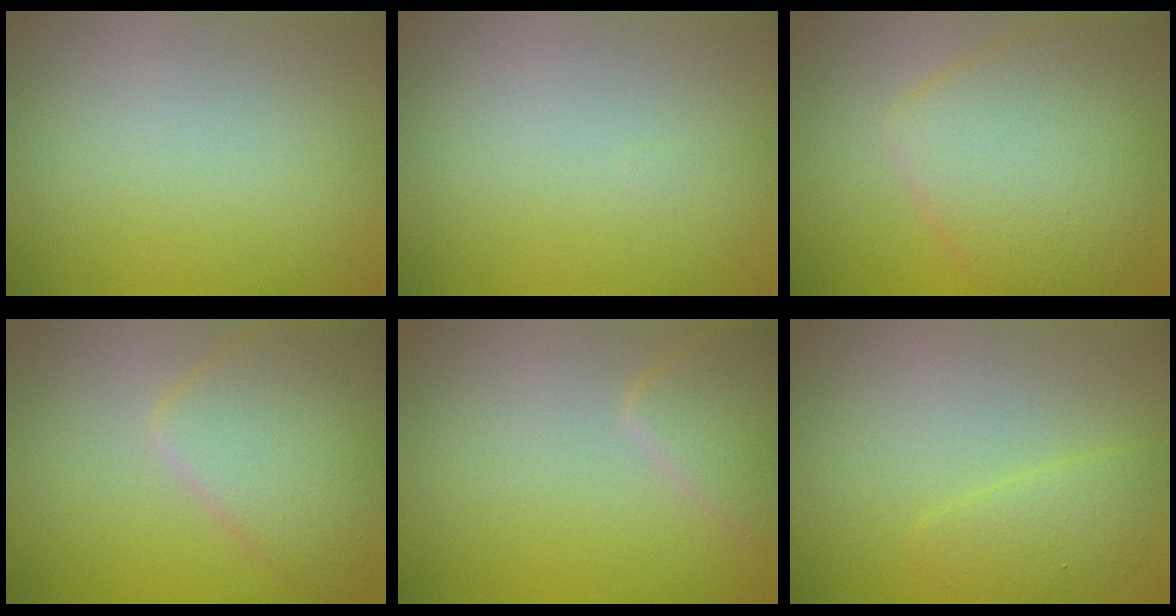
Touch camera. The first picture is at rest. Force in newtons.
{"total": 0.0}
{"total": 7.7, "press": 7.7, "slide": 0.3}
{"total": 6.3, "press": 6.3, "slide": 0.3}
{"total": 2.7, "press": 2.7, "slide": 0.1}
{"total": 2.2, "press": 2.2, "slide": 0.2}